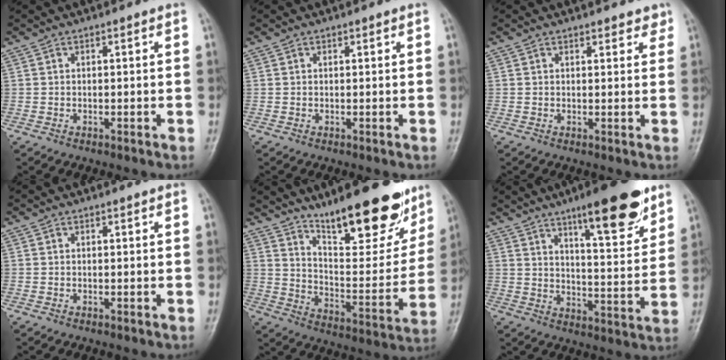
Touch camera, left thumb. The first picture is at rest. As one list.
[{"total": 0.0}, {"total": 2.6, "force": [2.1, 1.2, 0.9], "torque": [0.013, -0.007, 0.021]}, {"total": 0.0}, {"total": 21.2, "force": [15.1, 6.5, 13.4], "torque": [-0.149, -0.092, 0.240]}, {"total": 16.5, "force": [10.5, 4.1, 12.0], "torque": [-0.147, -0.059, 0.161]}]